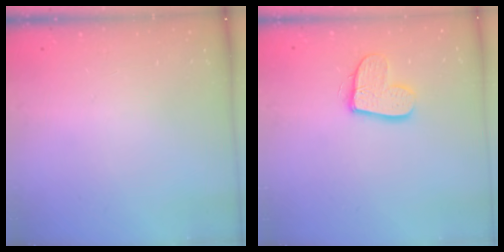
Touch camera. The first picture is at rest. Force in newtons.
{"total": 12.0, "press": 11.9, "slide": 0.9}